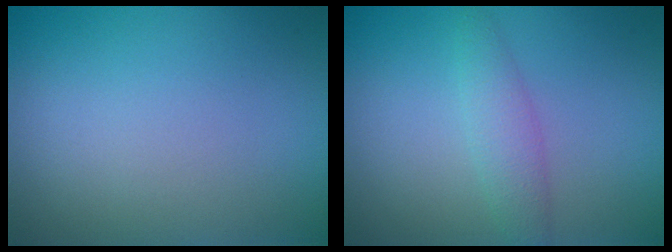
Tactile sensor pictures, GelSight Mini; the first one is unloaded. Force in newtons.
{"total": 2.2, "press": 2.2, "slide": 0.0}